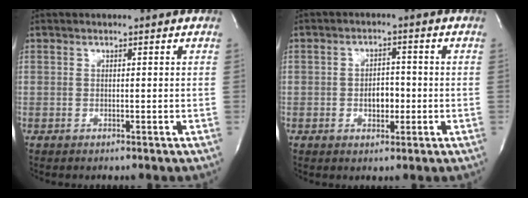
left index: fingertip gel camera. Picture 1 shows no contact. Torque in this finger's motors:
{"motor_torque": [-0.13, 0.19, 0.00, 0.00]}